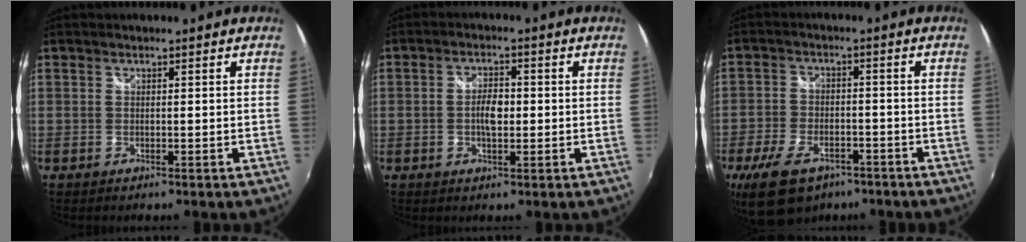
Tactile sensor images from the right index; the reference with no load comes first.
{"total": 4.4, "force": [-0.3, 2.1, 3.8], "torque": [-0.069, 0.004, -0.008]}
{"total": 13.1, "force": [-8.3, 7.3, 7.0], "torque": [-0.168, -0.014, -0.143]}